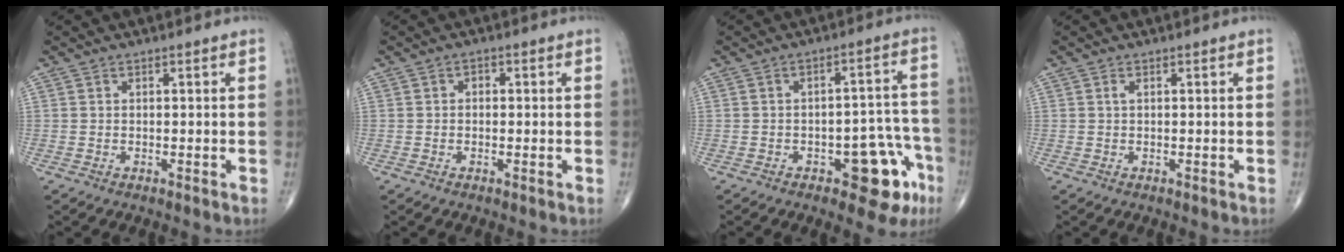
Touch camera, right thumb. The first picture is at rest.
{"total": 1.2, "force": [0.0, 1.0, 0.7], "torque": [0.002, 0.003, -0.005]}
{"total": 11.0, "force": [-5.4, 5.1, 8.2], "torque": [-0.055, 0.042, -0.065]}
{"total": 0.6, "force": [0.1, 0.2, 0.5], "torque": [-0.014, 0.000, 0.001]}